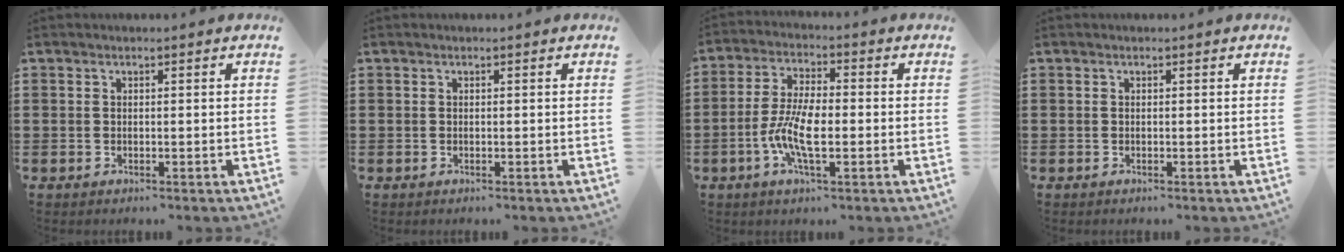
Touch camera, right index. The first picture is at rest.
{"total": 0.0}
{"total": 7.8, "force": [-2.1, 2.5, 7.1], "torque": [-0.160, -0.012, -0.045]}
{"total": 0.0}